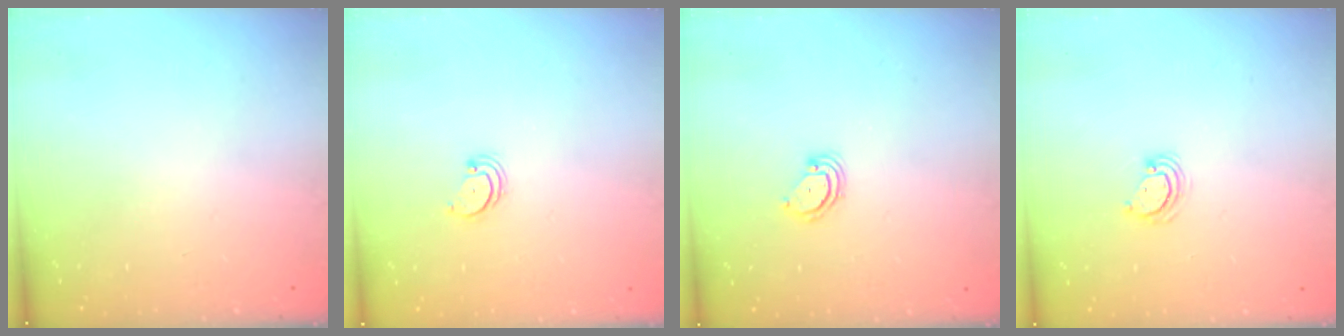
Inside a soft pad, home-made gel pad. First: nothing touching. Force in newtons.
{"total": 2.2, "press": 2.2, "slide": 0.2}
{"total": 3.5, "press": 3.5, "slide": 0.2}
{"total": 4.0, "press": 4.0, "slide": 0.3}